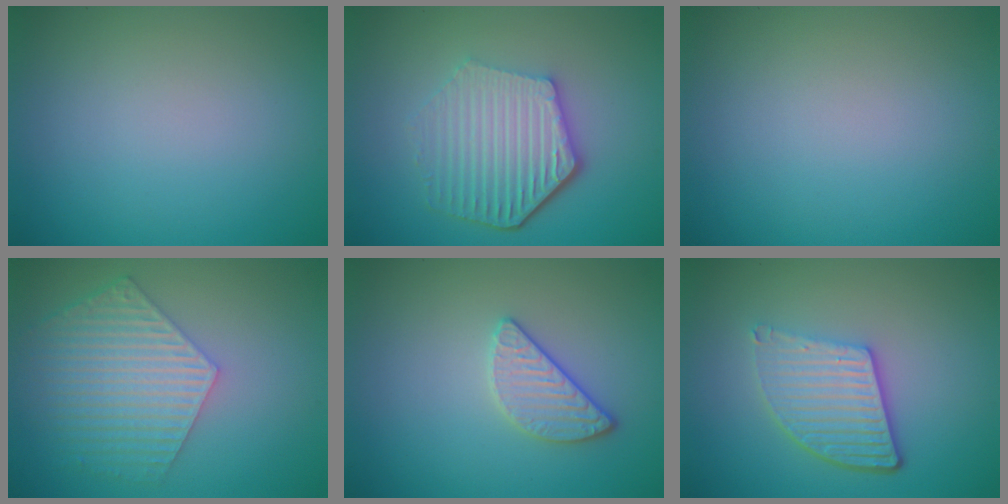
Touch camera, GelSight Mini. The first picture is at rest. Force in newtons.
{"total": 6.1, "press": 4.6, "slide": 4.1}
{"total": 0.0}
{"total": 6.1, "press": 4.7, "slide": 3.9}
{"total": 2.5, "press": 2.3, "slide": 0.8}
{"total": 5.0, "press": 3.7, "slide": 3.4}